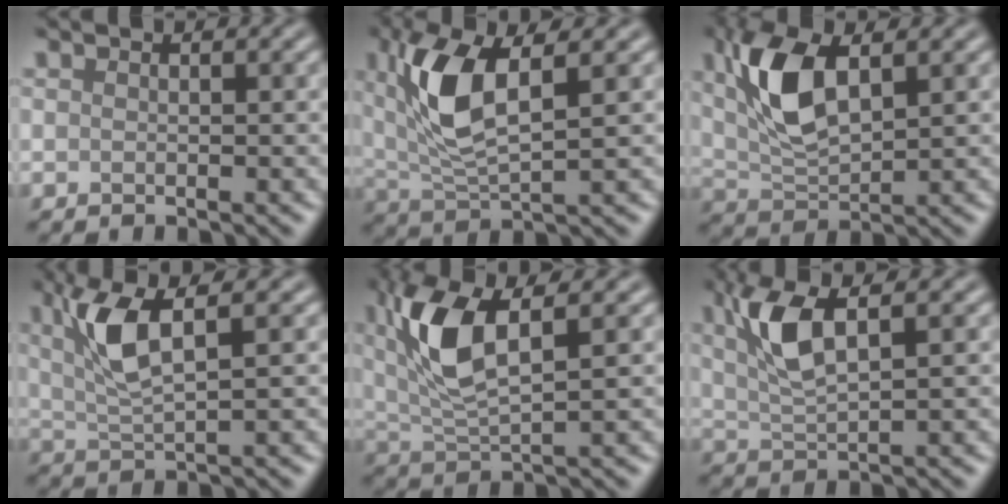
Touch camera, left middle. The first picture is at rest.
{"total": 6.7, "force": [1.7, 2.6, 6.0], "torque": [-0.137, -0.003, 0.043]}
{"total": 6.6, "force": [1.9, 3.0, 5.6], "torque": [-0.127, 0.007, 0.043]}
{"total": 4.8, "force": [1.5, 1.1, 4.4], "torque": [-0.098, 0.002, 0.041]}
{"total": 7.1, "force": [1.9, 2.6, 6.3], "torque": [-0.144, 0.002, 0.043]}
{"total": 4.8, "force": [1.7, 1.4, 4.3], "torque": [-0.099, 0.003, 0.042]}